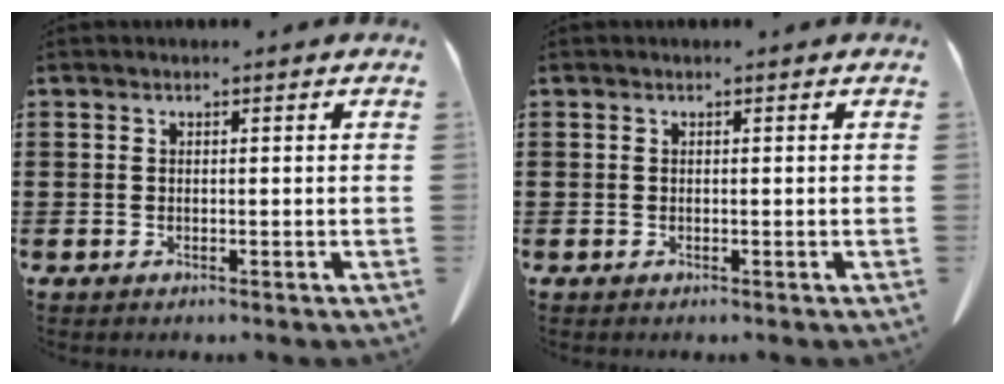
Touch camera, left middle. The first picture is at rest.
{"total": 0.0}